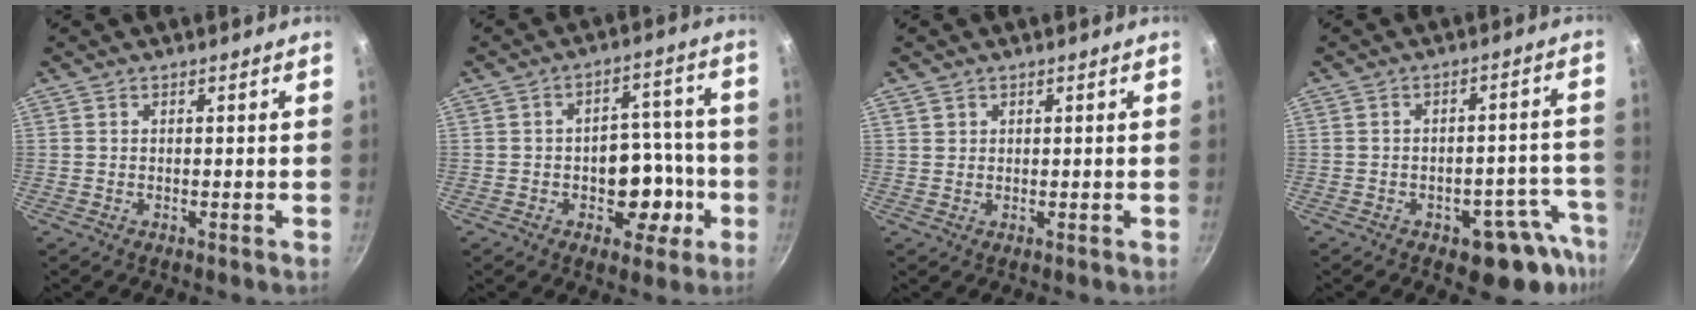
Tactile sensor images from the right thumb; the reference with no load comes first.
{"total": 10.6, "force": [-3.3, 7.6, 6.7], "torque": [-0.037, 0.037, -0.037]}
{"total": 1.1, "force": [0.6, 0.9, 0.2], "torque": [0.004, 0.005, 0.010]}
{"total": 10.6, "force": [-5.9, 5.9, 6.5], "torque": [-0.007, 0.058, -0.062]}